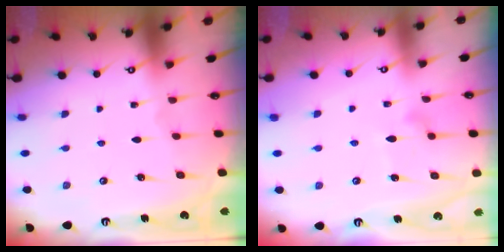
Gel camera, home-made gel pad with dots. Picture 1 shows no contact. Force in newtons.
{"total": 8.6, "press": 8.6, "slide": 0.5}